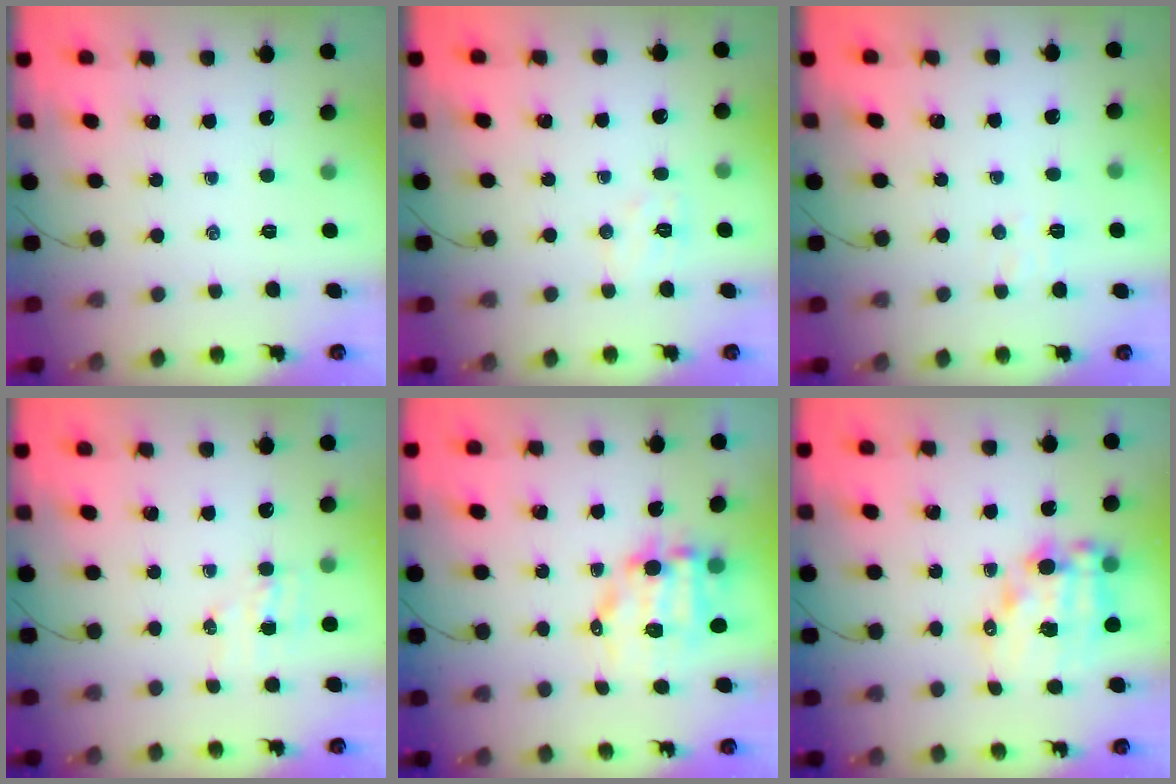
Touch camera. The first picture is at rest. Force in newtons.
{"total": 6.4, "press": 6.3, "slide": 1.0}
{"total": 4.5, "press": 4.4, "slide": 0.9}
{"total": 4.7, "press": 4.6, "slide": 1.0}
{"total": 8.7, "press": 8.4, "slide": 2.3}
{"total": 13.3, "press": 12.9, "slide": 3.3}